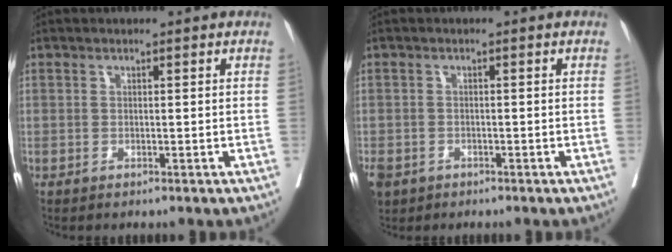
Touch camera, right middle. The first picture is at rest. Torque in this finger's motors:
{"motor_torque": [0.75, -0.60, 0.09, 0.08]}